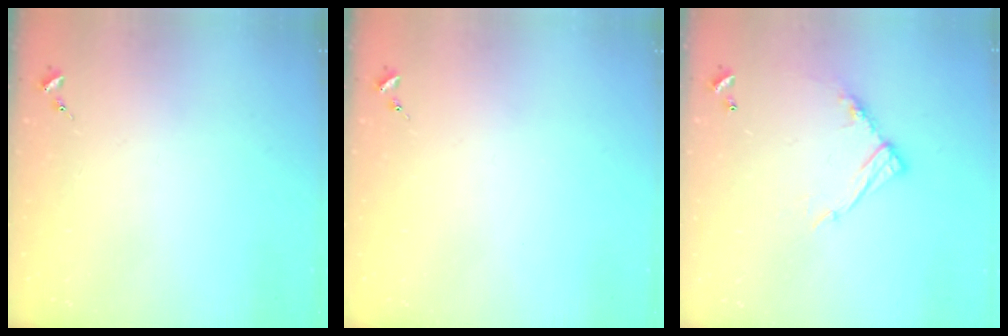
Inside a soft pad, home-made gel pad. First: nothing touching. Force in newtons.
{"total": 0.0}
{"total": 11.5, "press": 11.4, "slide": 0.8}